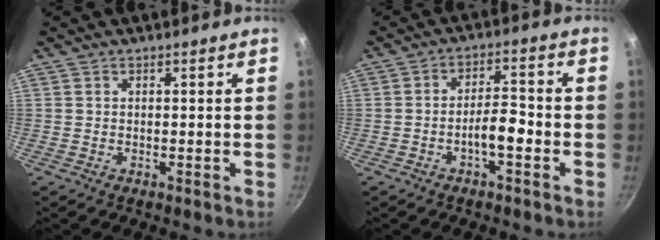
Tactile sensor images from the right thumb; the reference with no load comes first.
{"total": 5.3, "force": [-2.3, 1.9, 4.4], "torque": [-0.066, 0.031, -0.039]}